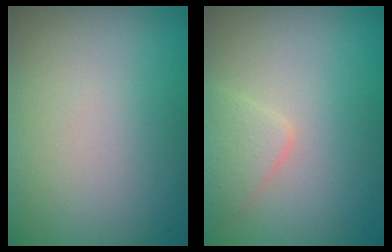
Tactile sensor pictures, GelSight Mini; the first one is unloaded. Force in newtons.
{"total": 1.7, "press": 1.7, "slide": 0.1}